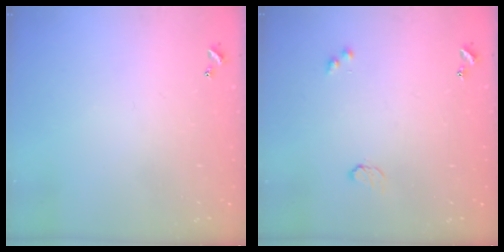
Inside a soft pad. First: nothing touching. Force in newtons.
{"total": 2.9, "press": 2.9, "slide": 0.5}